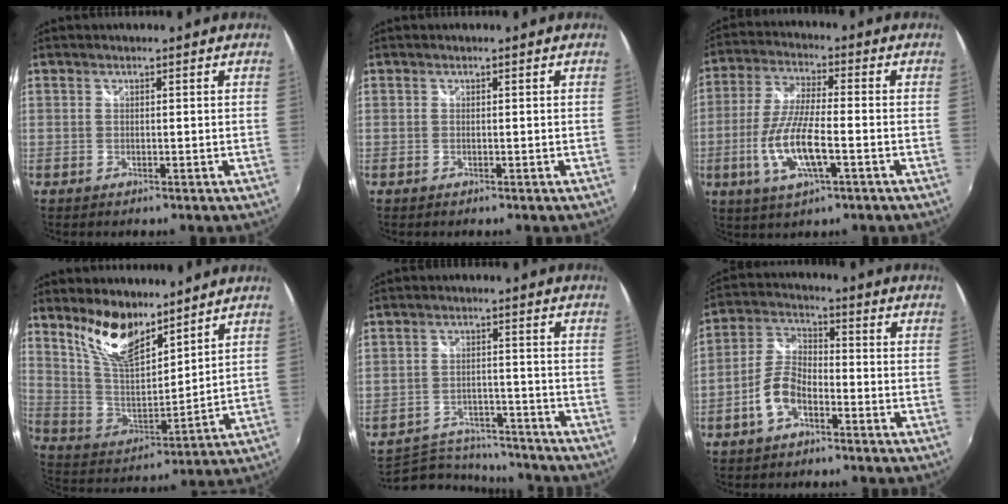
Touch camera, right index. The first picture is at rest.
{"total": 0.0}
{"total": 11.7, "force": [-3.6, 3.2, 10.7], "torque": [-0.223, -0.009, -0.070]}
{"total": 13.4, "force": [9.7, 5.1, 7.7], "torque": [-0.152, -0.001, 0.194]}
{"total": 10.8, "force": [-9.7, 4.4, 1.8], "torque": [-0.054, 0.018, -0.139]}
{"total": 7.5, "force": [-3.8, 3.8, 5.2], "torque": [-0.118, 0.016, -0.072]}